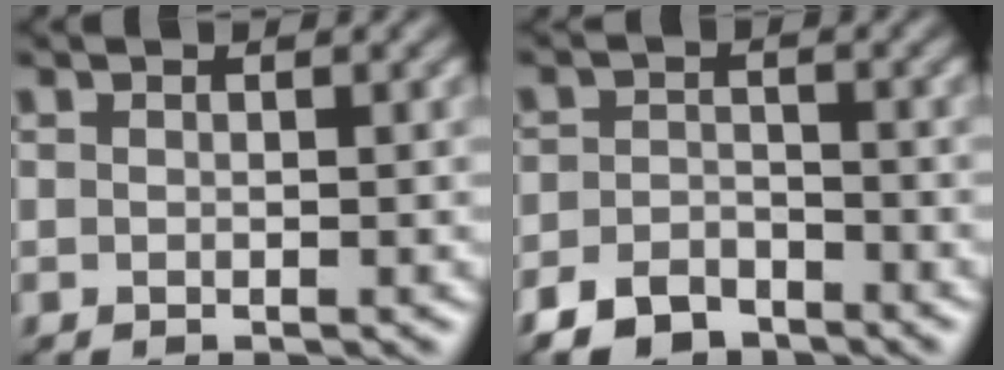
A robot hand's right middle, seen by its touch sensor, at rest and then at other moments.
{"total": 4.1, "force": [-3.3, 2.0, 1.4], "torque": [-0.027, 0.000, -0.068]}